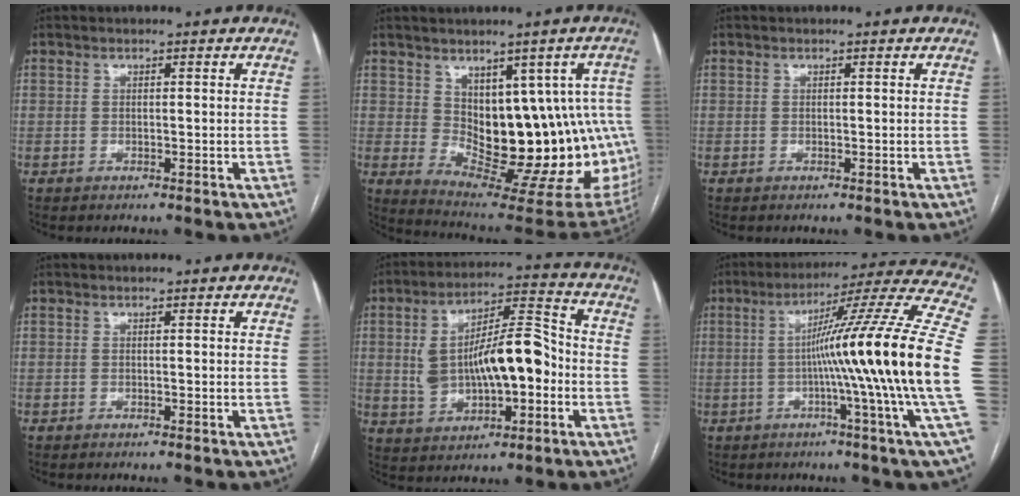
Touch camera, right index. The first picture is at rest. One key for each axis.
{"total": 17.9, "fx": 1.0, "fy": 8.7, "fz": 15.6, "tx": -0.148, "ty": 0.005, "tz": 0.037}
{"total": 0.0}
{"total": 0.0}
{"total": 14.7, "fx": -0.7, "fy": 5.6, "fz": 13.5, "tx": -0.243, "ty": 0.034, "tz": 0.000}
{"total": 22.4, "fx": -2.0, "fy": -3.4, "fz": 22.1, "tx": -0.280, "ty": 0.000, "tz": -0.055}